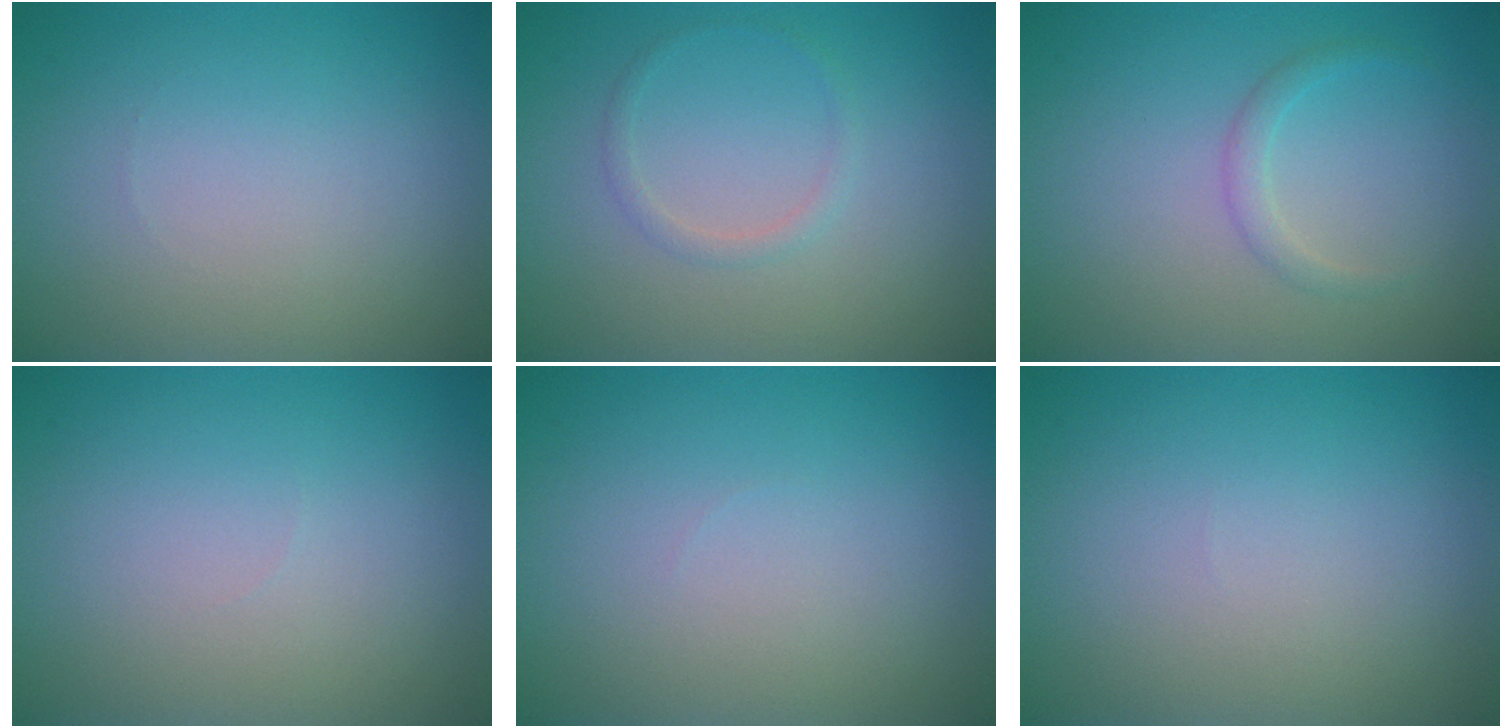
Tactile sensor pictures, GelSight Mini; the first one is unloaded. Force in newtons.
{"total": 1.0, "press": 1.0, "slide": 0.1}
{"total": 1.2, "press": 1.2, "slide": 0.0}
{"total": 0.0}
{"total": 0.5, "press": 0.5, "slide": 0.0}
{"total": 0.0}